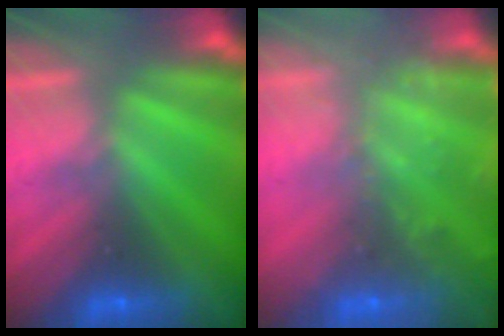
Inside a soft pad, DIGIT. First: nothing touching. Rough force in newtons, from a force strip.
{"total": 5.5}